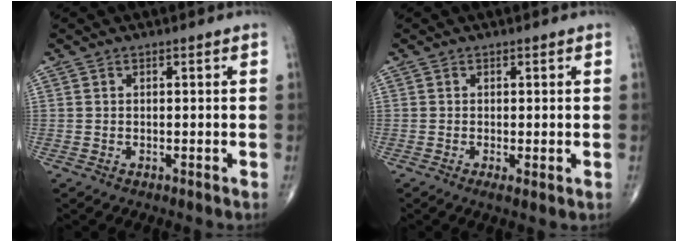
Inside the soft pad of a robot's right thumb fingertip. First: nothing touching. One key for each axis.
{"total": 1.7, "fx": -0.3, "fy": 0.5, "fz": 1.6, "tx": -0.034, "ty": -0.007, "tz": -0.007}